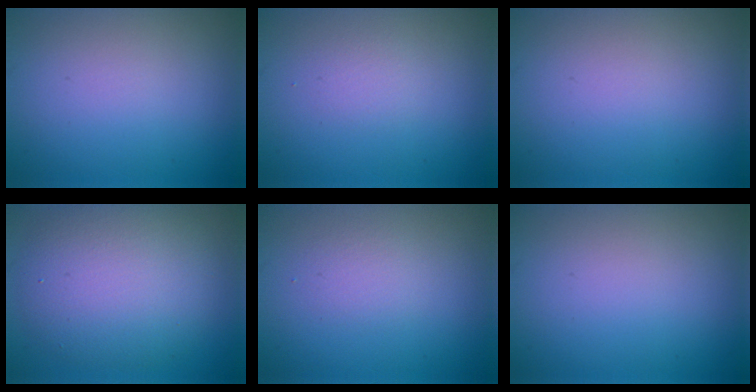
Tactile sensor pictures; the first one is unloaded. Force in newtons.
{"total": 1.1, "press": 1.1, "slide": 0.1}
{"total": 0.0}
{"total": 7.6, "press": 7.5, "slide": 0.5}
{"total": 1.3, "press": 1.3, "slide": 0.0}
{"total": 0.0}